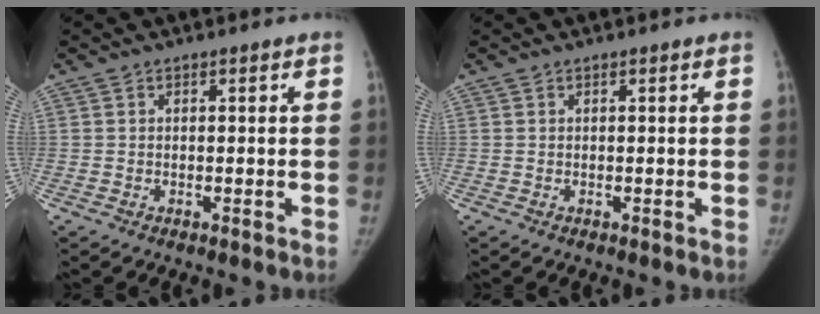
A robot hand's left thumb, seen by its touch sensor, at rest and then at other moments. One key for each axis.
{"total": 0.0}